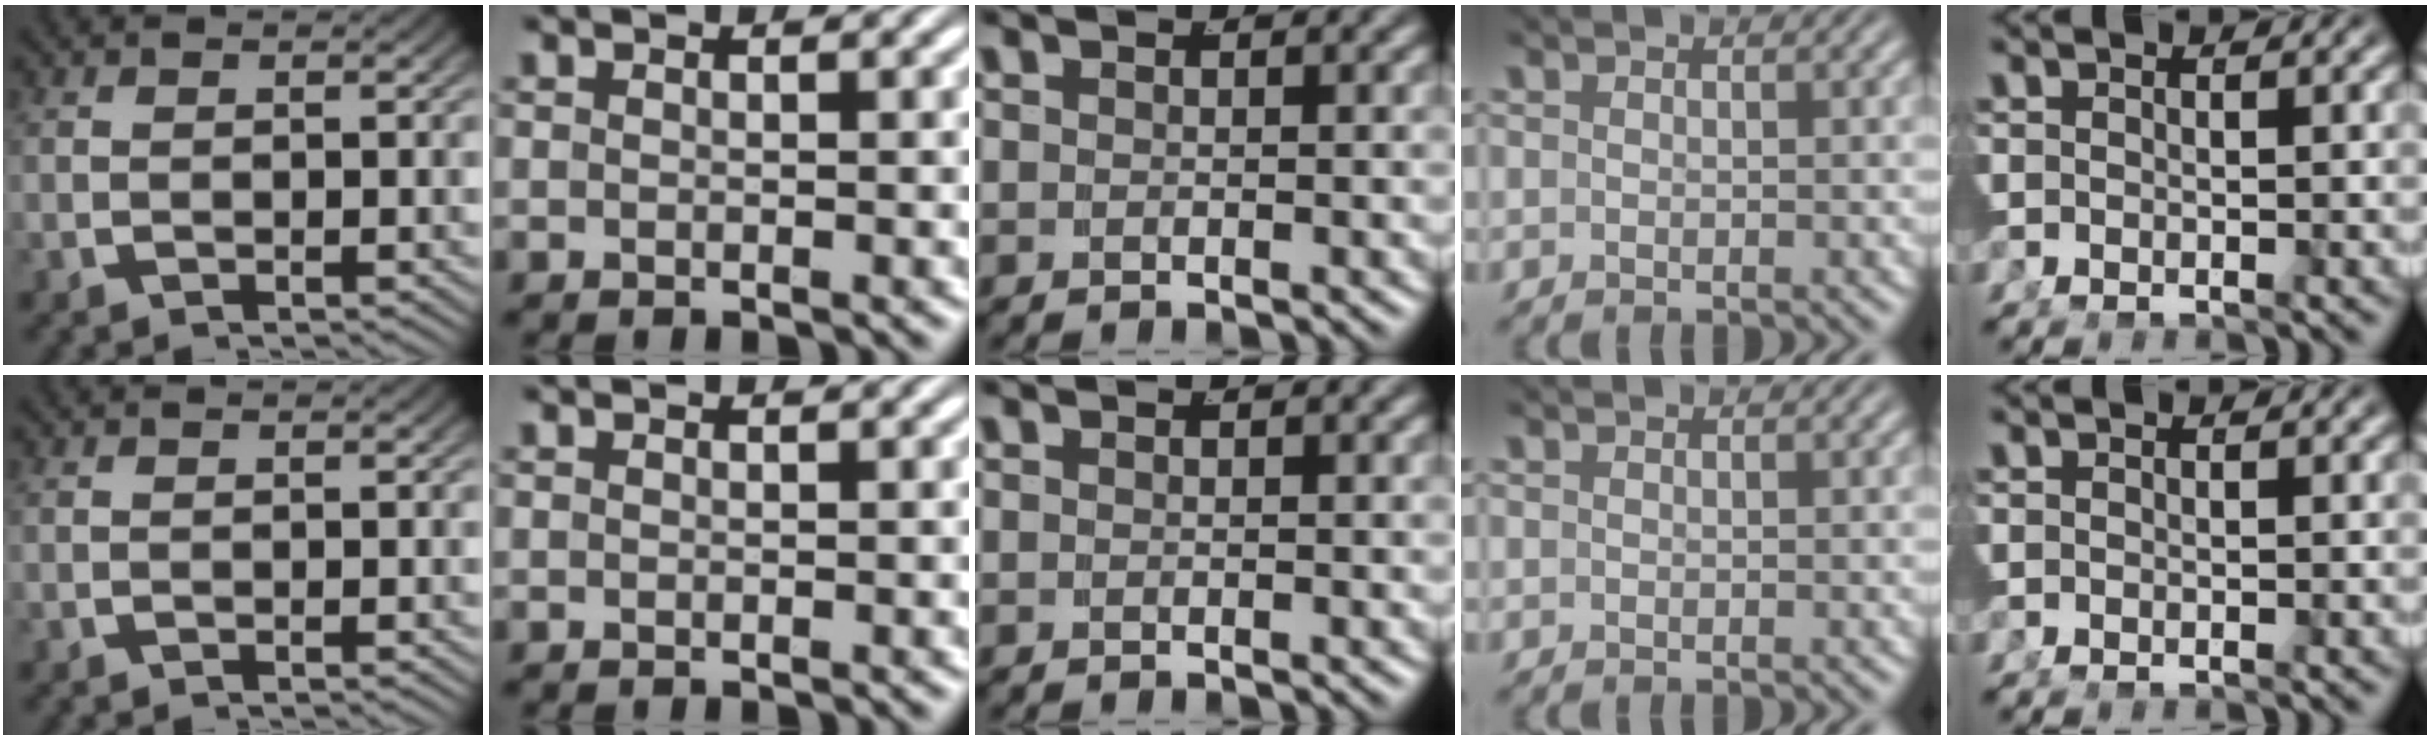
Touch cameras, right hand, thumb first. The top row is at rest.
{}